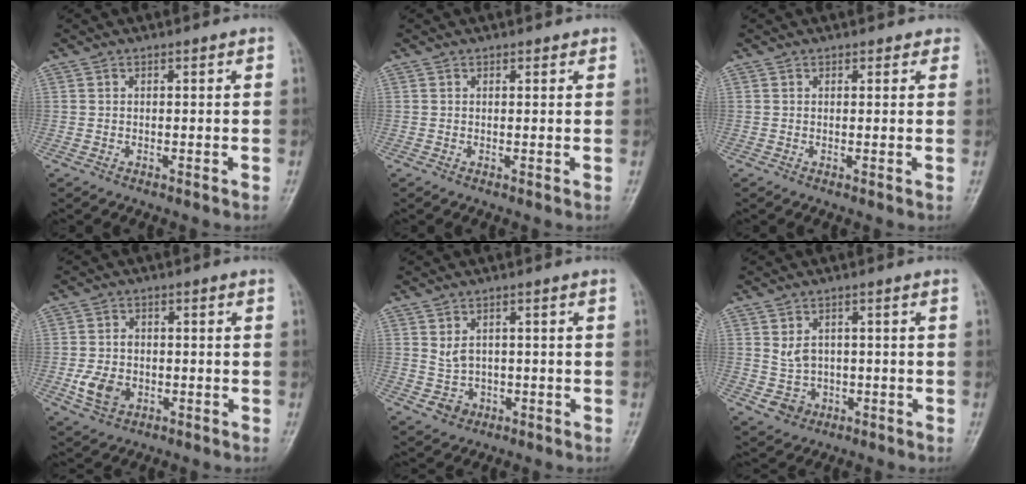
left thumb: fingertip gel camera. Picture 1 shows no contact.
{"total": 0.7, "force": [0.6, 0.4, 0.1], "torque": [0.000, -0.004, 0.005]}
{"total": 1.6, "force": [1.2, 1.0, 0.1], "torque": [0.020, -0.005, 0.004]}
{"total": 6.5, "force": [-1.7, 4.9, 3.9], "torque": [-0.064, 0.004, -0.027]}
{"total": 3.6, "force": [0.0, 3.1, 1.9], "torque": [-0.018, 0.001, 0.009]}
{"total": 4.5, "force": [-0.1, 4.0, 2.2], "torque": [-0.018, 0.003, 0.008]}